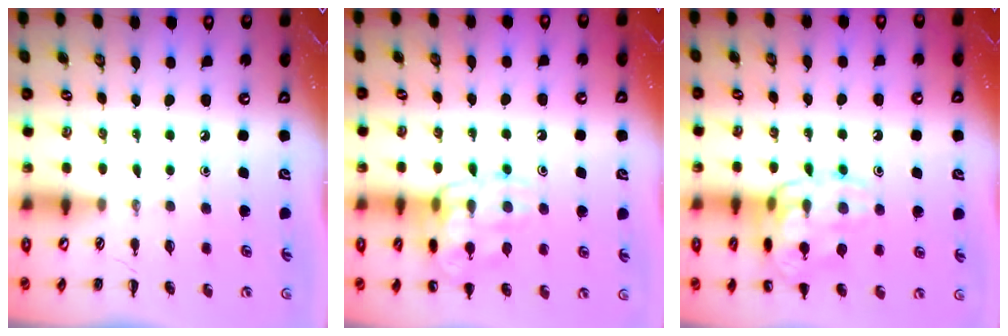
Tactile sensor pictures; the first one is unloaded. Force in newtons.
{"total": 14.2, "press": 14.1, "slide": 1.2}
{"total": 15.8, "press": 15.7, "slide": 0.6}